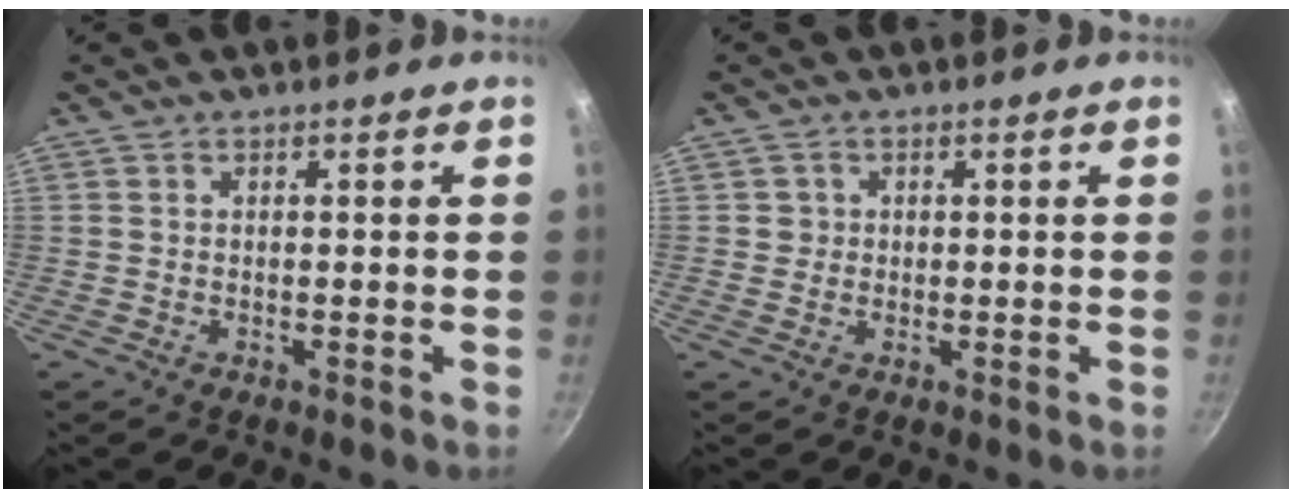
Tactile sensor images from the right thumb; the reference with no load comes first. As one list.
[{"total": 1.8, "force": [0.1, 1.8, 0.3], "torque": [0.006, 0.006, 0.000]}]